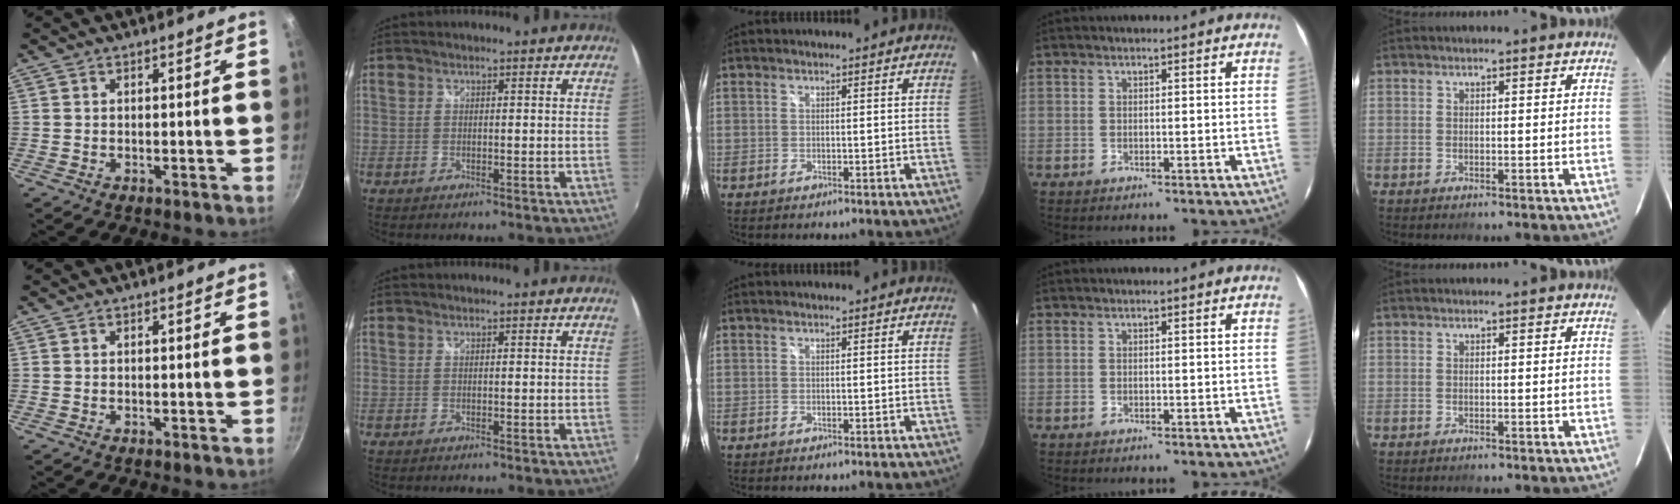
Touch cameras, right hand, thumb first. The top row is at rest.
{}